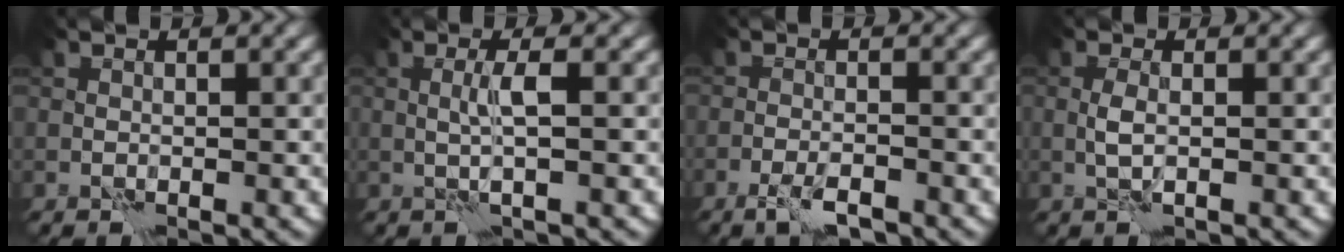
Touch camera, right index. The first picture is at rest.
{"total": 1.9, "force": [0.4, -0.2, 1.9], "torque": [-0.040, 0.003, 0.008]}
{"total": 2.4, "force": [-1.7, 0.4, 1.7], "torque": [-0.036, 0.000, -0.035]}
{"total": 1.3, "force": [0.1, 0.1, 1.3], "torque": [-0.030, 0.001, -0.001]}